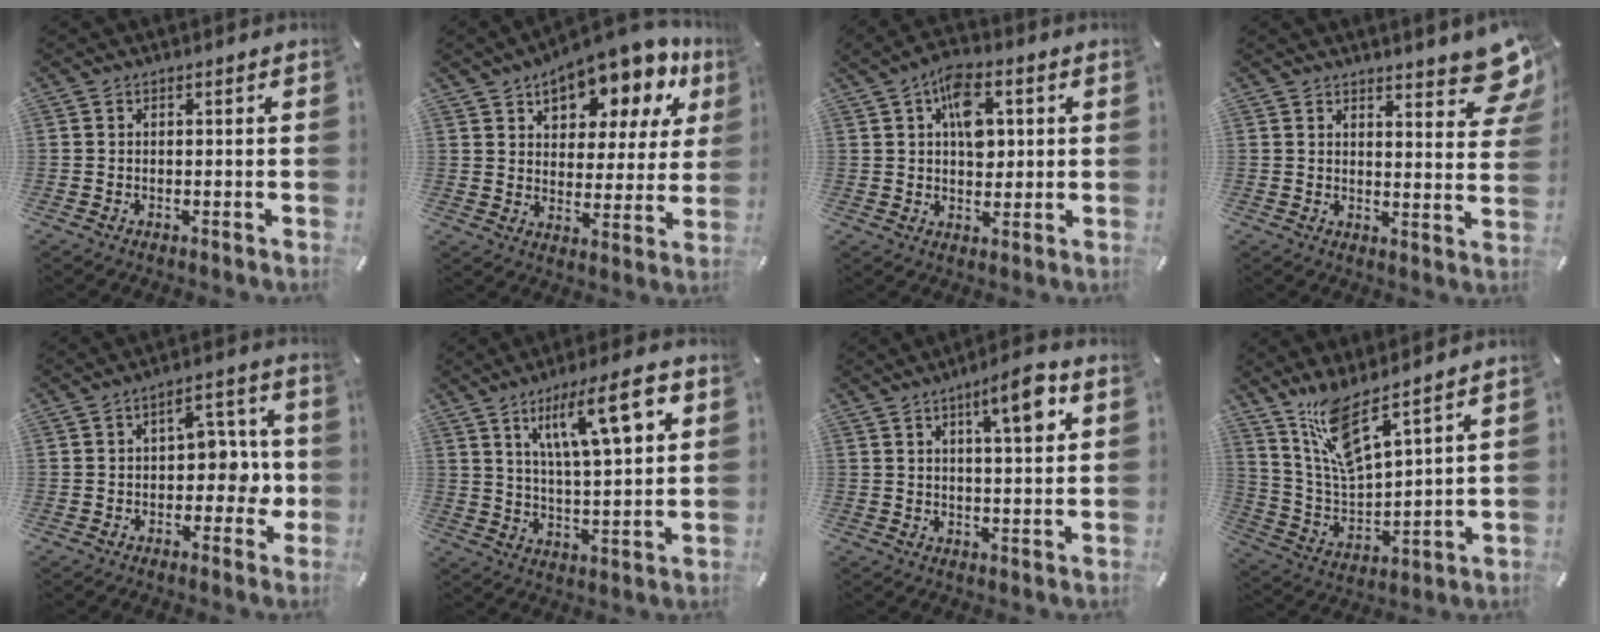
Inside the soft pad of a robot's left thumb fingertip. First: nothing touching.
{"total": 15.6, "force": [11.0, 7.6, 8.0], "torque": [-0.113, -0.074, 0.184]}
{"total": 9.5, "force": [2.6, 6.3, 6.6], "torque": [-0.085, -0.001, 0.045]}
{"total": 9.2, "force": [7.3, 2.8, 4.8], "torque": [-0.050, -0.058, 0.127]}
{"total": 8.9, "force": [-0.3, 5.6, 6.9], "torque": [-0.088, 0.007, -0.011]}
{"total": 15.8, "force": [8.1, 4.2, 12.9], "torque": [-0.206, -0.026, 0.125]}
{"total": 9.1, "force": [4.0, 2.0, 7.9], "torque": [-0.113, -0.014, 0.056]}
{"total": 11.8, "force": [9.6, 2.1, 6.6], "torque": [-0.161, -0.064, 0.168]}